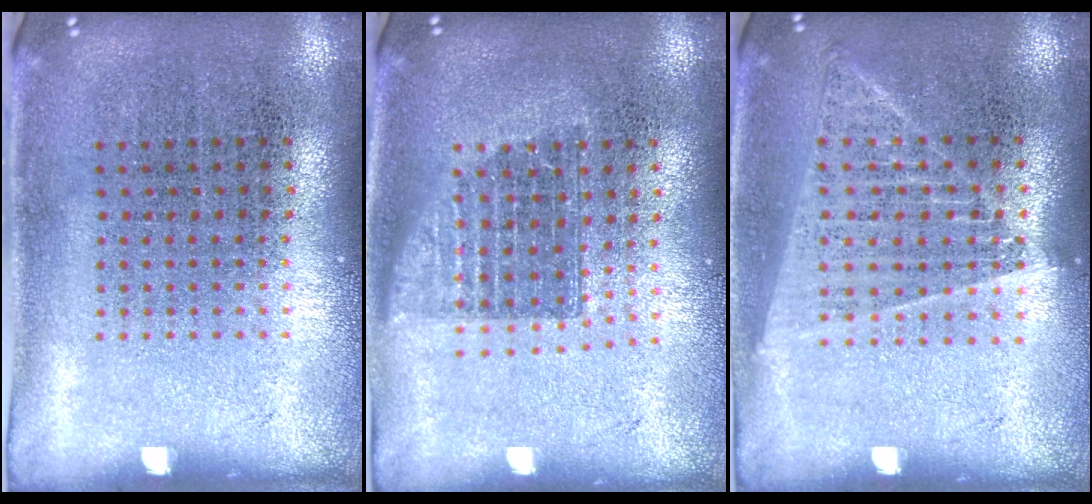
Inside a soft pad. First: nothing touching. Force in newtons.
{"total": 1.3, "press": 1.1, "slide": 0.8}
{"total": 1.4, "press": 1.3, "slide": 0.4}